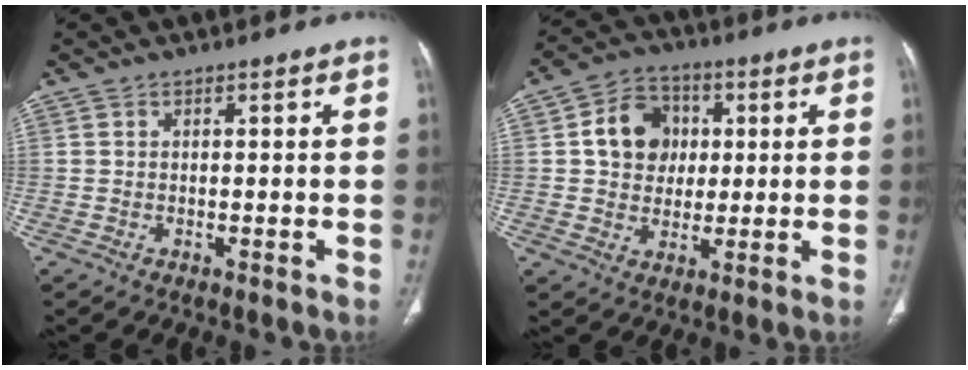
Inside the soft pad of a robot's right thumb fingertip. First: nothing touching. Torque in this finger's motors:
{"motor_torque": [0.47, 2.04, 0.55, -0.47, 0.05]}